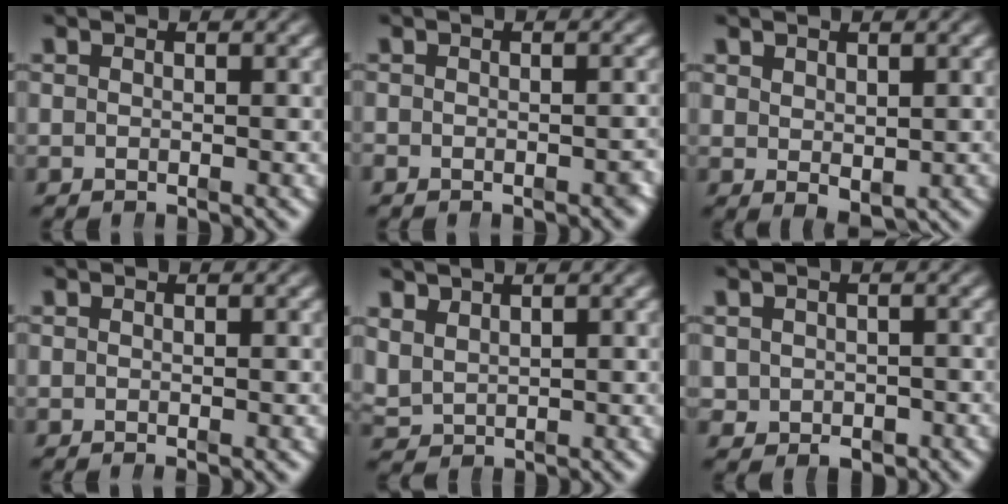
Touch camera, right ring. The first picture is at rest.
{"total": 1.2, "force": [-1.0, 0.4, 0.5], "torque": [-0.004, -0.001, -0.017]}
{"total": 1.8, "force": [-0.1, 0.4, 1.7], "torque": [-0.006, -0.015, 0.017]}
{"total": 0.0}
{"total": 2.4, "force": [1.5, 1.8, 0.7], "torque": [-0.026, -0.005, 0.040]}
{"total": 2.2, "force": [-0.7, 1.8, 1.0], "torque": [-0.017, -0.018, 0.002]}